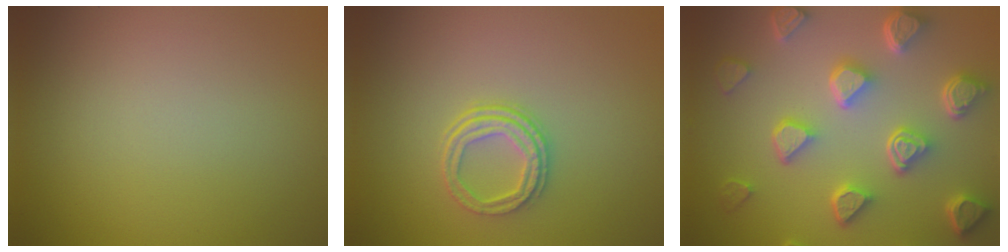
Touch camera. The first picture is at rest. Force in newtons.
{"total": 3.0, "press": 2.3, "slide": 1.9}
{"total": 7.6, "press": 5.9, "slide": 4.9}